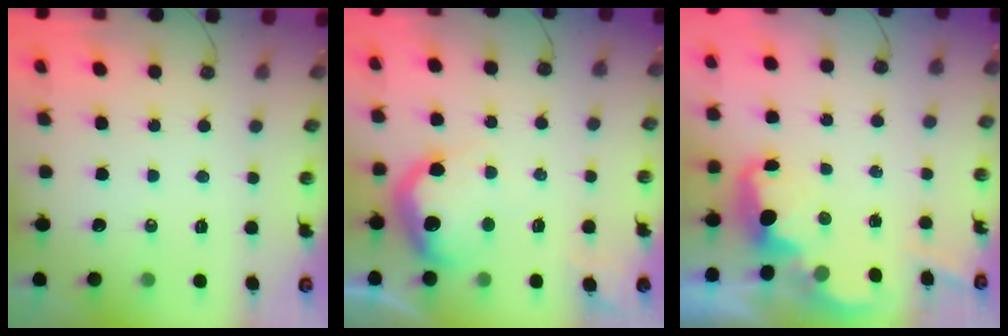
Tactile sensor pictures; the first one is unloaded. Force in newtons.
{"total": 16.7, "press": 16.6, "slide": 1.4}
{"total": 2.6, "press": 2.6, "slide": 0.5}